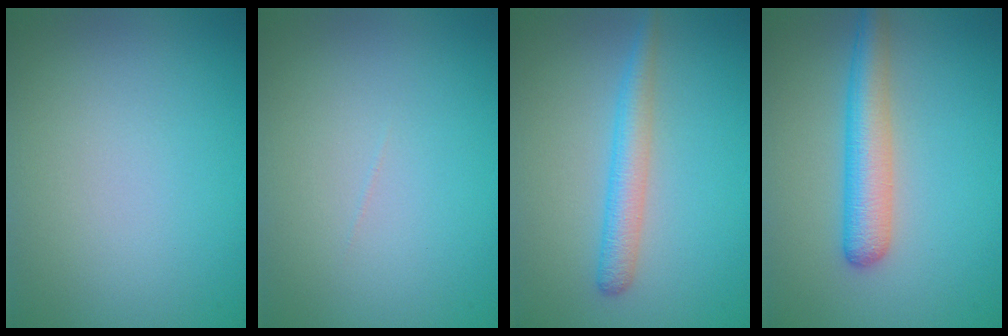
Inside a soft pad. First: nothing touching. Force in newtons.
{"total": 0.0}
{"total": 2.8, "press": 2.8, "slide": 0.2}
{"total": 4.3, "press": 4.3, "slide": 0.1}